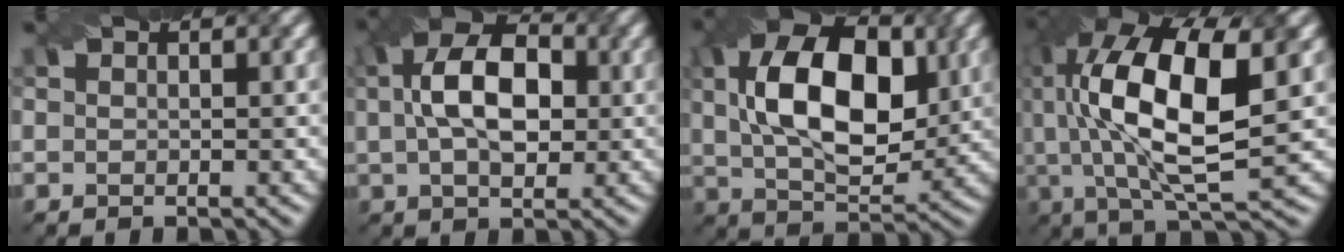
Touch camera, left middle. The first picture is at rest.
{"total": 8.4, "force": [1.2, 4.9, 6.7], "torque": [-0.118, 0.019, 0.014]}
{"total": 12.0, "force": [2.1, 6.7, 9.7], "torque": [-0.165, 0.013, 0.033]}
{"total": 14.4, "force": [2.4, 5.4, 13.1], "torque": [-0.256, 0.009, 0.046]}